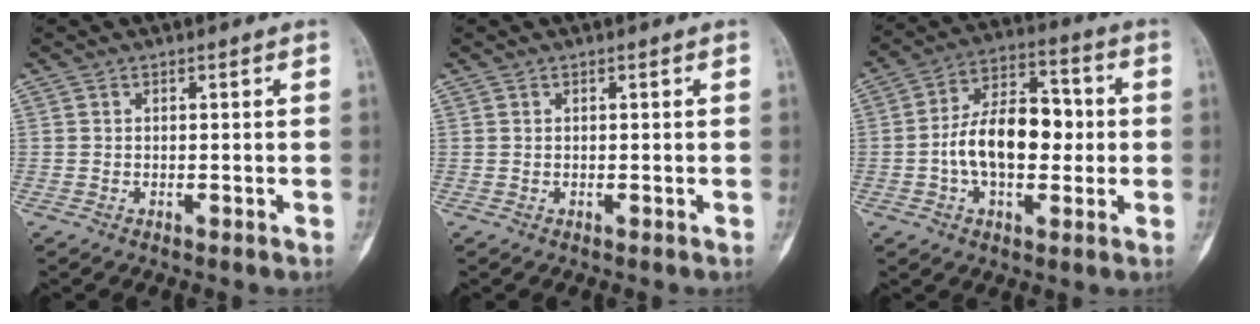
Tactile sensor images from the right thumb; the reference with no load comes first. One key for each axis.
{"total": 0.0}
{"total": 14.6, "fx": -0.9, "fy": 8.6, "fz": 11.7, "tx": -0.176, "ty": 0.035, "tz": -0.021}